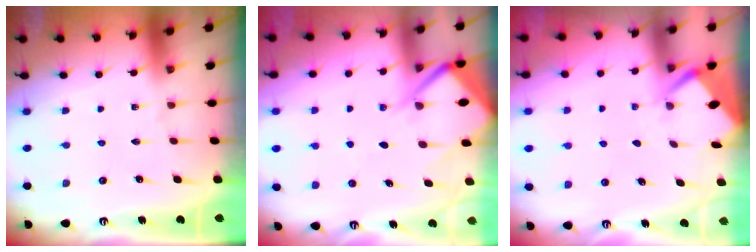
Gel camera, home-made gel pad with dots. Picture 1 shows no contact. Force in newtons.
{"total": 9.0, "press": 9.0, "slide": 0.9}
{"total": 2.8, "press": 2.8, "slide": 0.3}